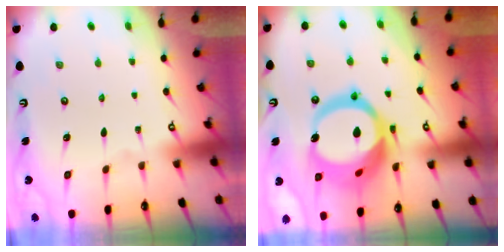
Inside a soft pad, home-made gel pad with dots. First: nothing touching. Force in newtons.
{"total": 20.4, "press": 20.3, "slide": 2.5}